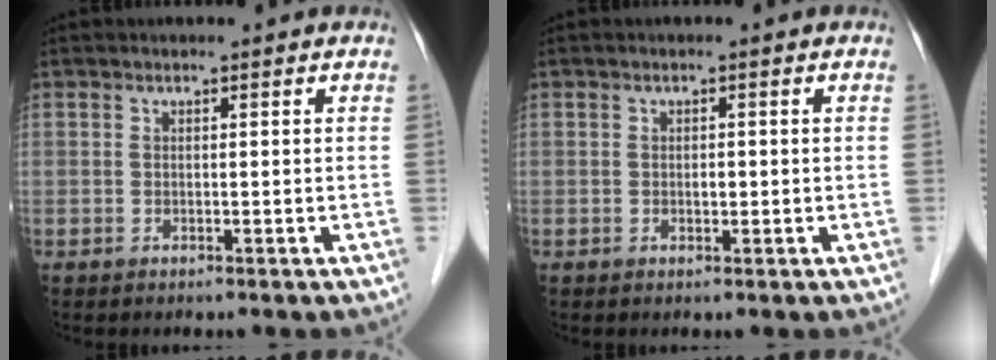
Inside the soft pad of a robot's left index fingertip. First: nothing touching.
{"total": 0.9, "force": [-0.3, 0.5, 0.7], "torque": [-0.013, -0.003, -0.005]}